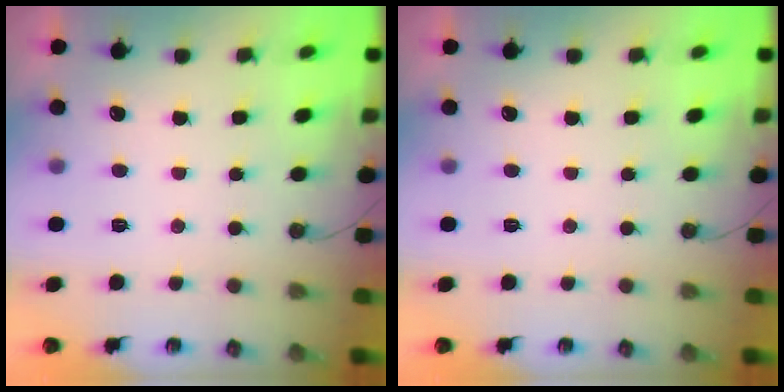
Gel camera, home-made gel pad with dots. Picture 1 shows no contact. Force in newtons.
{"total": 0.0}